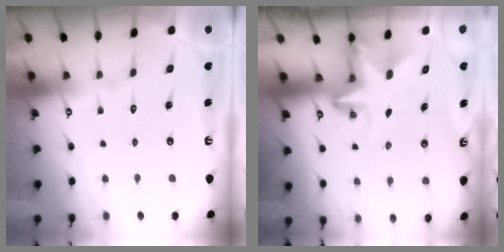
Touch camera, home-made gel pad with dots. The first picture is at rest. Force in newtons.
{"total": 3.0, "press": 3.0, "slide": 0.2}